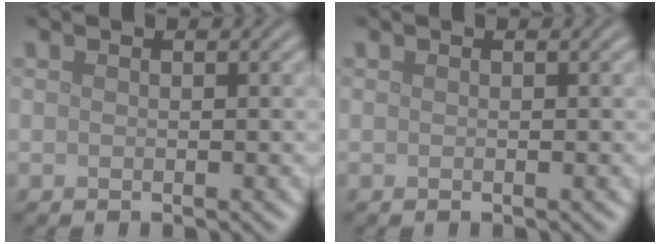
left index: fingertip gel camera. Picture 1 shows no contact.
{"total": 0.0}